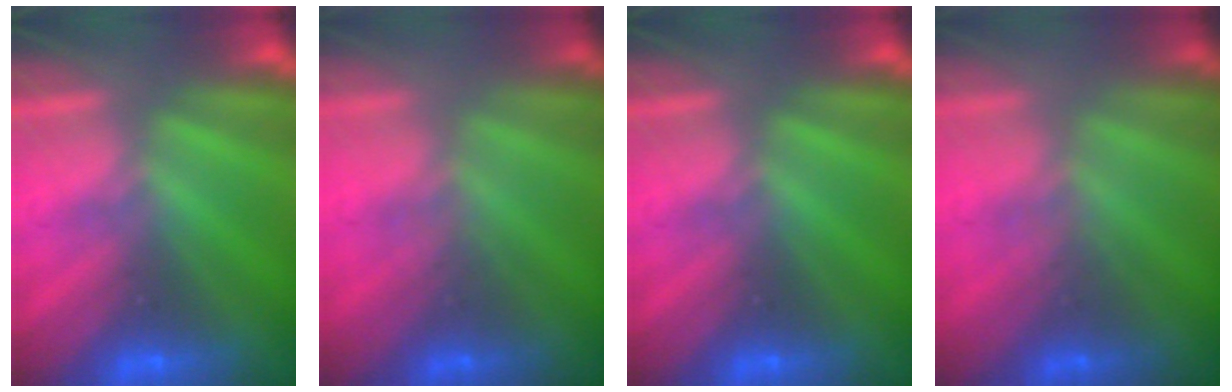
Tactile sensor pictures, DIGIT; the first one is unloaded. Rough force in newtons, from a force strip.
{"total": 1.7}
{"total": 0.0}
{"total": 1.7}